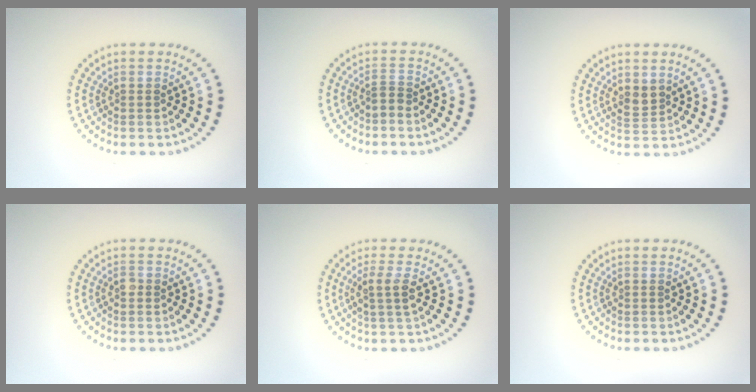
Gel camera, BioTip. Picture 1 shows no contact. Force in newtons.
{"total": 0.9, "press": 0.5, "slide": 0.8}
{"total": 1.7, "press": 1.5, "slide": 0.8}
{"total": 0.5, "press": 0.4, "slide": 0.3}
{"total": 2.0, "press": 1.7, "slide": 1.1}
{"total": 0.0}